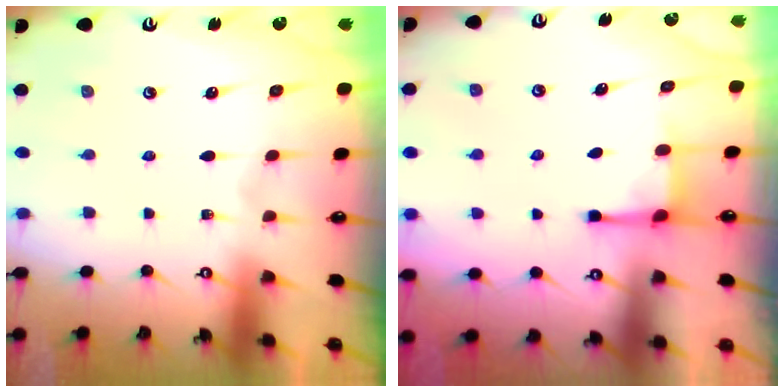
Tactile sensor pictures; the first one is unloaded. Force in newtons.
{"total": 2.2, "press": 2.2, "slide": 0.5}